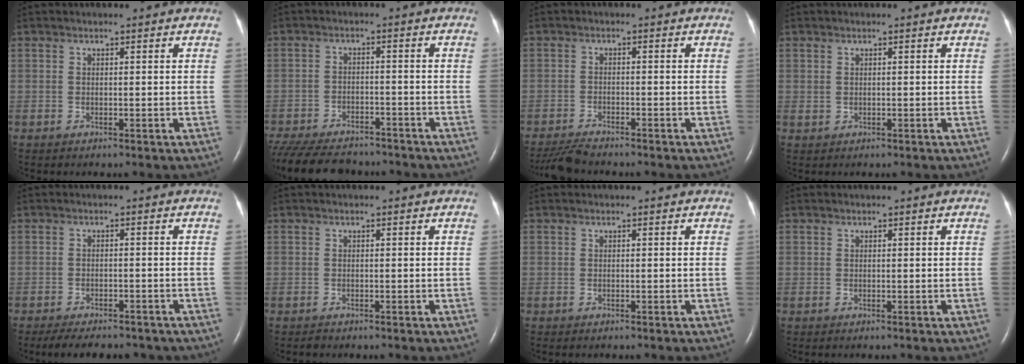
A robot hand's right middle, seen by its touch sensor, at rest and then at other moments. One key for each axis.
{"total": 17.5, "fx": -14.9, "fy": 6.0, "fz": 7.1, "tx": -0.193, "ty": -0.027, "tz": -0.214}
{"total": 4.5, "fx": -4.2, "fy": 0.4, "fz": 1.6, "tx": -0.034, "ty": -0.018, "tz": -0.076}
{"total": 0.6, "fx": 0.2, "fy": 0.4, "fz": 0.3, "tx": -0.002, "ty": 0.000, "tz": 0.006}
{"total": 10.9, "fx": -9.2, "fy": 3.7, "fz": 4.5, "tx": -0.073, "ty": -0.002, "tz": -0.113}
{"total": 0.5, "fx": -0.5, "fy": 0.2, "fz": 0.1, "tx": -0.007, "ty": -0.002, "tz": -0.009}
{"total": 0.0}
{"total": 0.0}